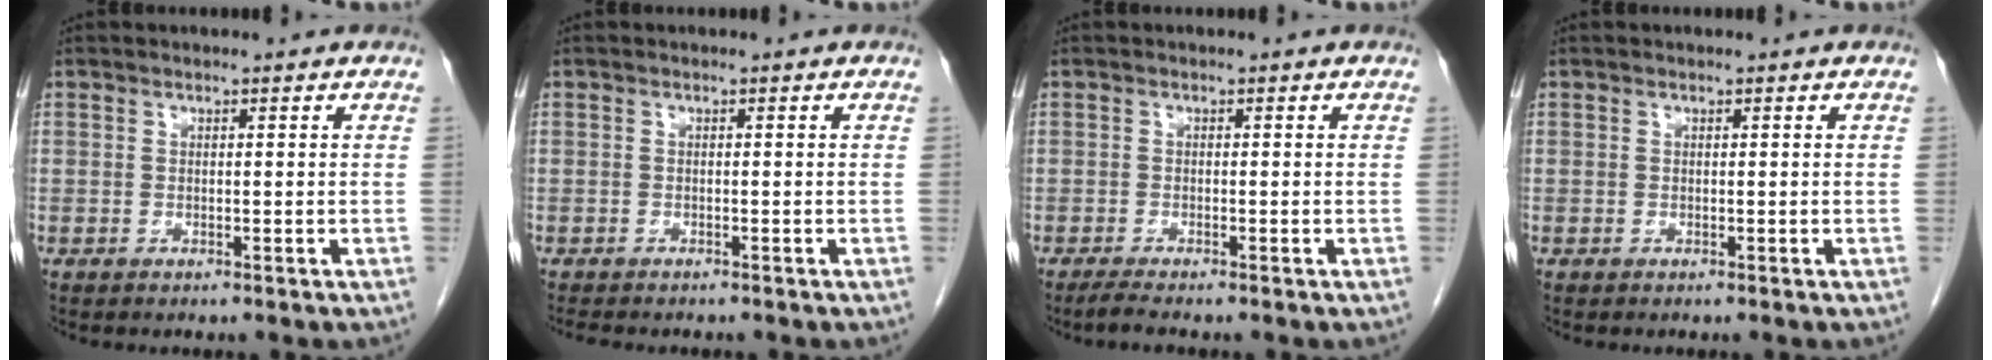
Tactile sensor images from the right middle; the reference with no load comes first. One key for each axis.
{"total": 3.1, "fx": -2.7, "fy": 0.8, "fz": 1.3, "tx": -0.026, "ty": -0.009, "tz": -0.035}
{"total": 1.7, "fx": -1.4, "fy": -0.2, "fz": 0.9, "tx": -0.028, "ty": -0.006, "tz": -0.030}
{"total": 0.0}